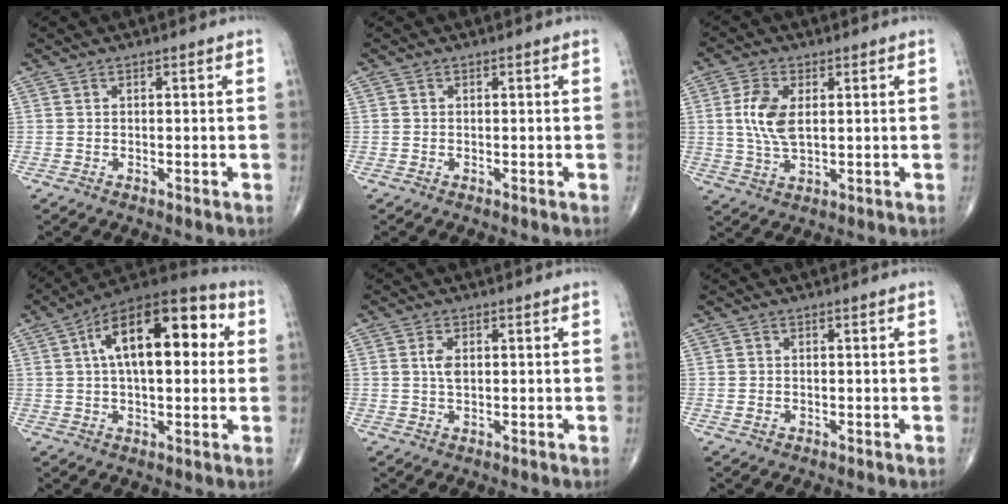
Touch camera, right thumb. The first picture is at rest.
{"total": 0.0}
{"total": 7.6, "force": [1.3, 3.9, 6.4], "torque": [-0.137, -0.006, 0.026]}
{"total": 19.8, "force": [4.3, 9.5, 16.8], "torque": [-0.237, 0.029, 0.056]}
{"total": 2.6, "force": [0.5, 1.4, 2.2], "torque": [-0.045, -0.001, 0.009]}
{"total": 0.9, "force": [-0.1, 0.7, 0.5], "torque": [-0.011, 0.004, 0.000]}